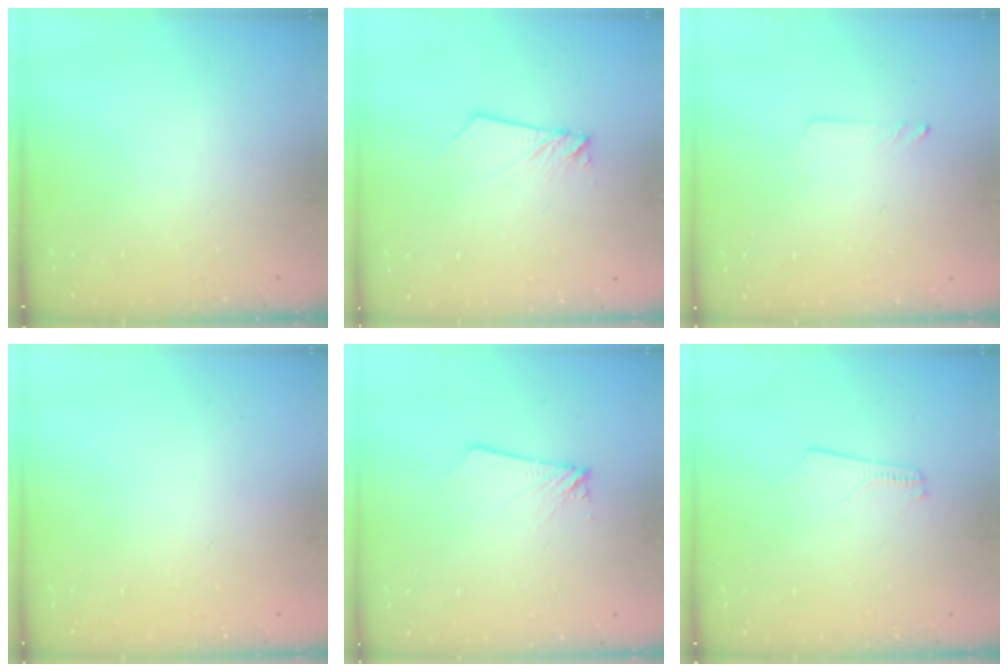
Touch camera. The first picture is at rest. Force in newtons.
{"total": 2.4, "press": 2.4, "slide": 0.1}
{"total": 1.8, "press": 1.7, "slide": 0.0}
{"total": 0.0}
{"total": 1.8, "press": 1.8, "slide": 0.1}
{"total": 2.8, "press": 2.8, "slide": 0.4}